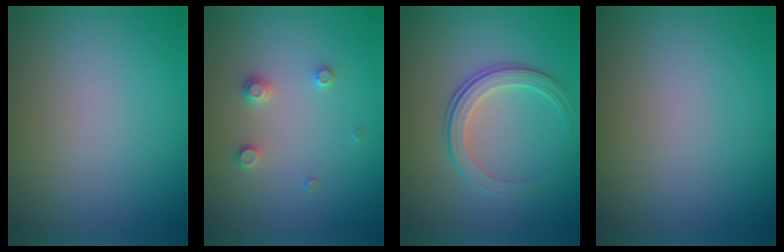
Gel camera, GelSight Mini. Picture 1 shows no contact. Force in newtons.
{"total": 1.5, "press": 1.5, "slide": 0.2}
{"total": 2.8, "press": 2.2, "slide": 1.8}
{"total": 0.0}